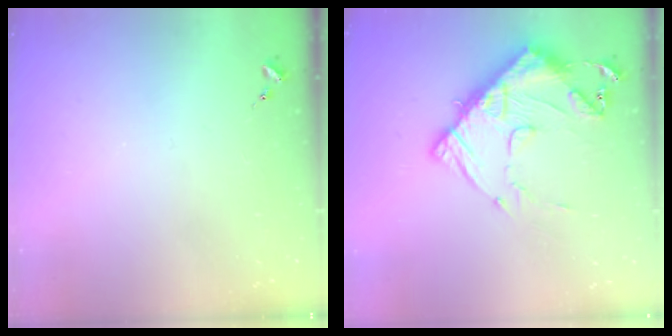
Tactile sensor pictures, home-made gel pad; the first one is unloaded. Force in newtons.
{"total": 14.8, "press": 14.7, "slide": 1.5}